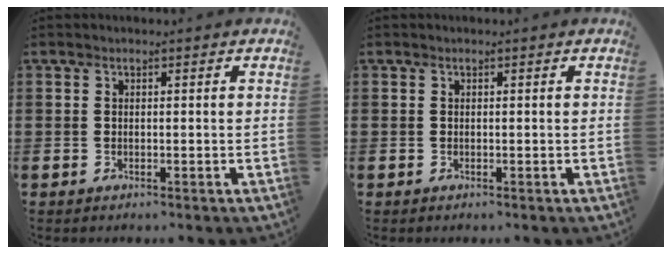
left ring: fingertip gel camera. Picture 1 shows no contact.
{"total": 0.0}